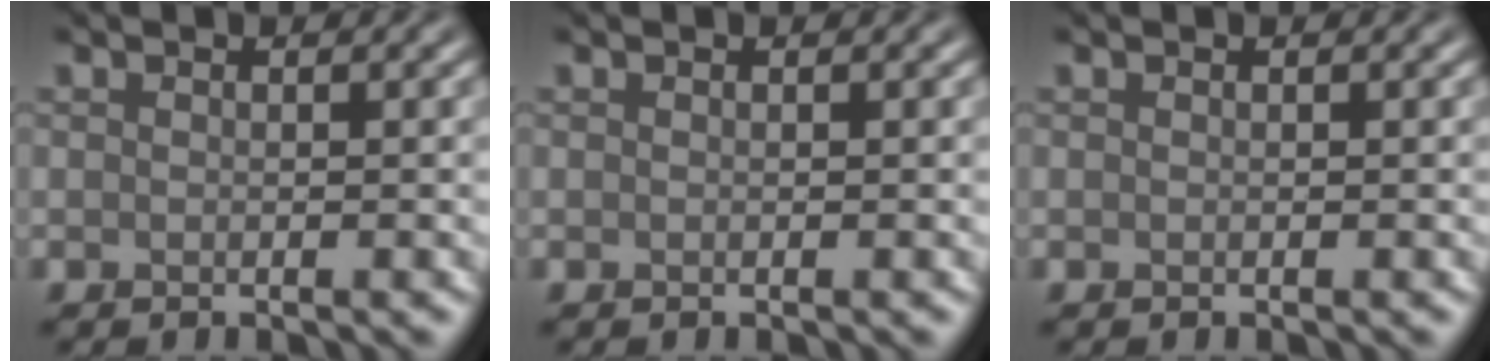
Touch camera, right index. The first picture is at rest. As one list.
[{"total": 0.0}, {"total": 0.0}]